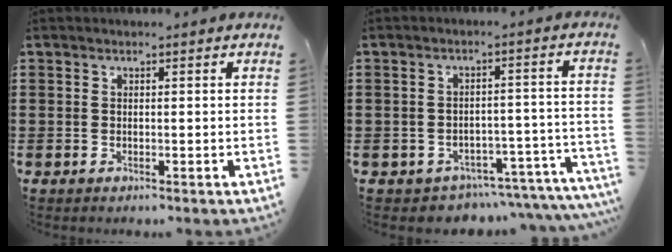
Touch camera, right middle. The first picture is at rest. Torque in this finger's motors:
{"motor_torque": [1.20, -0.93, 0.10, 0.01]}